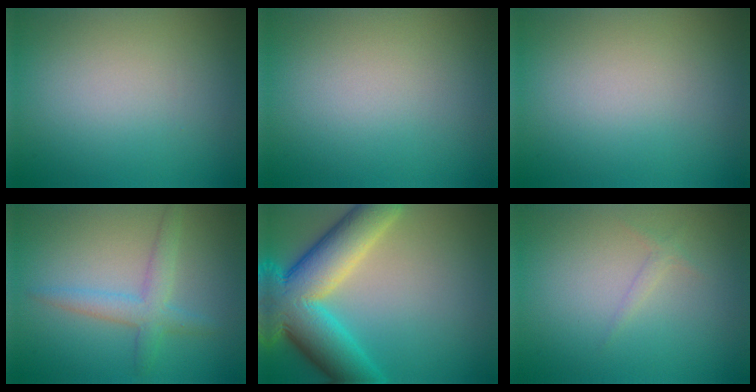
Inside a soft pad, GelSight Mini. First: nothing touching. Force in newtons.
{"total": 0.0}
{"total": 0.0}
{"total": 2.9, "press": 2.9, "slide": 0.1}
{"total": 12.3, "press": 12.3, "slide": 0.8}
{"total": 0.8, "press": 0.8, "slide": 0.1}